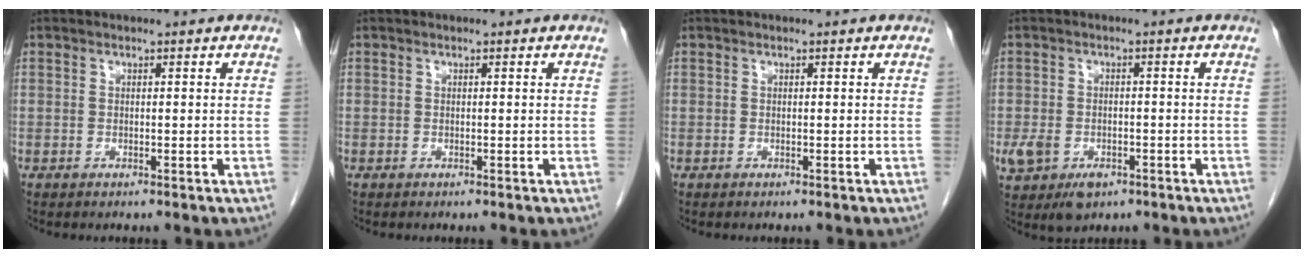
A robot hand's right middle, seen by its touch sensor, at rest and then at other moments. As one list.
[{"total": 0.0}, {"total": 0.0}, {"total": 7.9, "force": [-3.6, 5.6, 4.2], "torque": [-0.101, -0.001, -0.049]}]